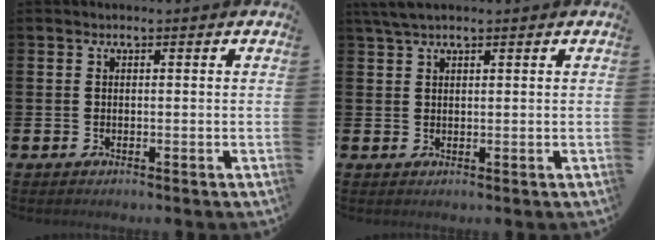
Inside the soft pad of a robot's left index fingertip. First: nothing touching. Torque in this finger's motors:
{"motor_torque": [0.01, -0.16, 0.41, 0.04]}